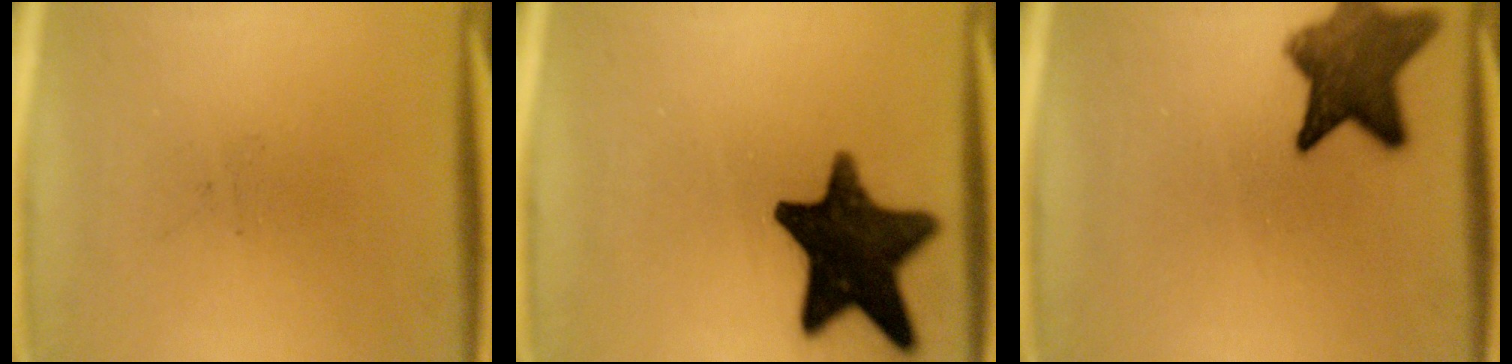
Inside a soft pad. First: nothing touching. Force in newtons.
{"total": 16.1}
{"total": 9.7}